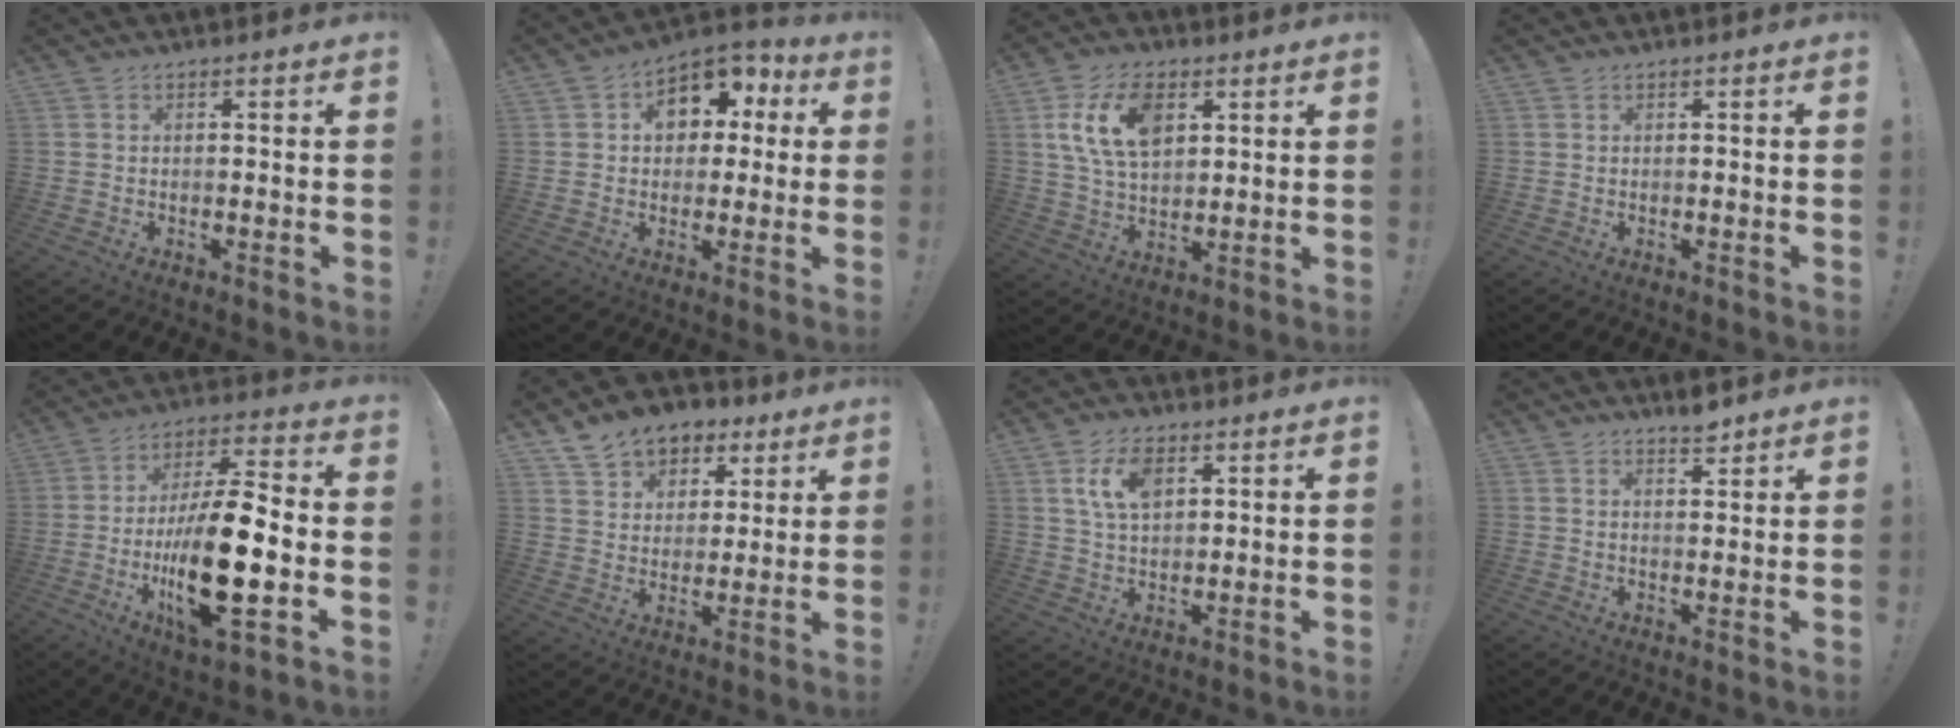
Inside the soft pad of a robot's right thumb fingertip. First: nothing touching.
{"total": 10.5, "force": [2.9, 8.3, 5.7], "torque": [-0.078, -0.006, 0.060]}
{"total": 14.2, "force": [5.0, 8.9, 9.8], "torque": [-0.185, -0.005, 0.091]}
{"total": 0.0}
{"total": 21.6, "force": [-5.1, 6.5, 20.0], "torque": [-0.376, 0.011, -0.082]}
{"total": 10.9, "force": [7.1, 7.6, 3.5], "torque": [-0.055, -0.044, 0.137]}
{"total": 8.7, "force": [3.5, 5.0, 6.2], "torque": [-0.112, -0.005, 0.062]}
{"total": 3.3, "force": [2.9, 0.7, 1.5], "torque": [-0.009, -0.023, 0.046]}